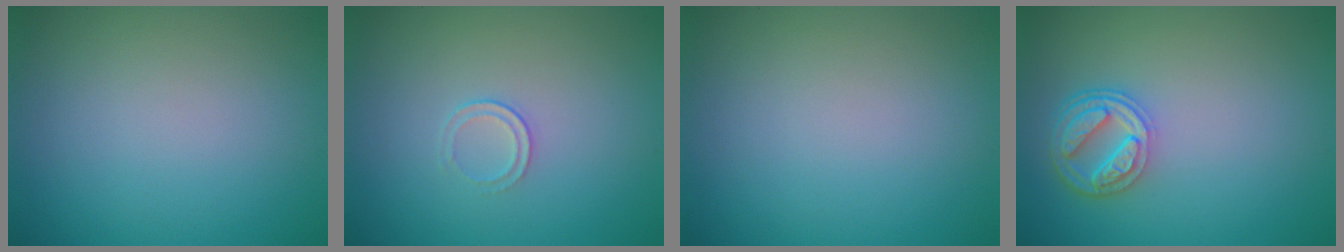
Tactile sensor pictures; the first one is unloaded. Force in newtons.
{"total": 1.0, "press": 0.5, "slide": 0.9}
{"total": 0.0}
{"total": 4.3, "press": 3.4, "slide": 2.6}